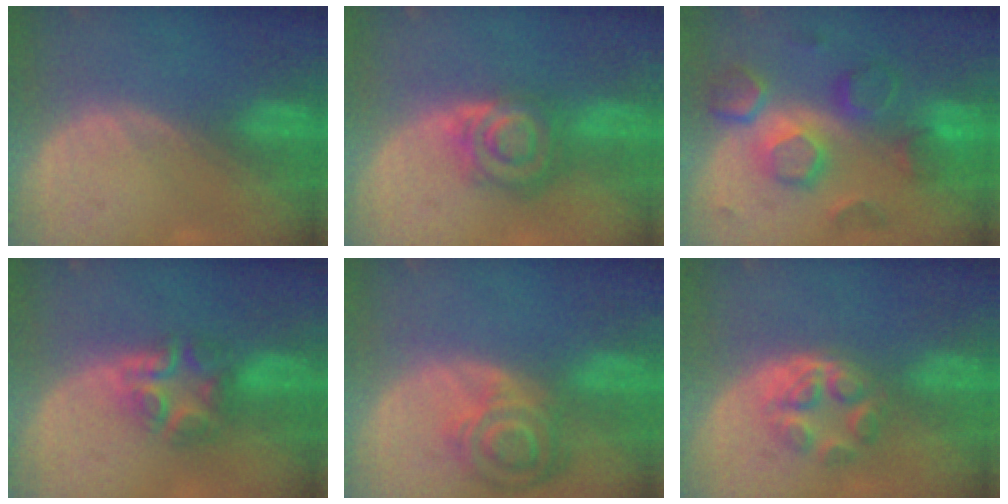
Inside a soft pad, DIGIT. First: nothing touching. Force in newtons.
{"total": 7.6, "press": 6.9, "slide": 3.2}
{"total": 9.5, "press": 9.5, "slide": 0.4}
{"total": 7.1, "press": 6.3, "slide": 3.2}
{"total": 8.0, "press": 7.1, "slide": 3.8}
{"total": 6.1, "press": 5.3, "slide": 3.2}